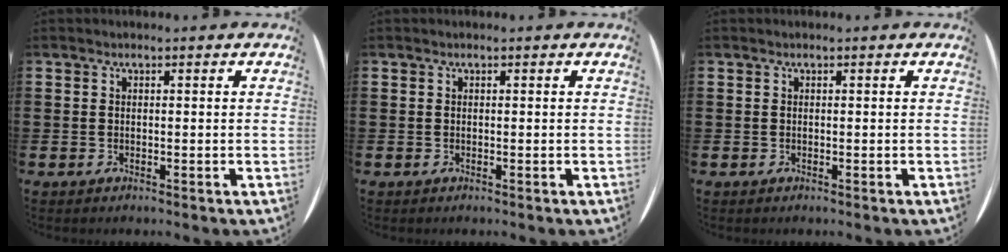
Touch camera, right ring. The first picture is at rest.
{"total": 0.0}
{"total": 0.0}